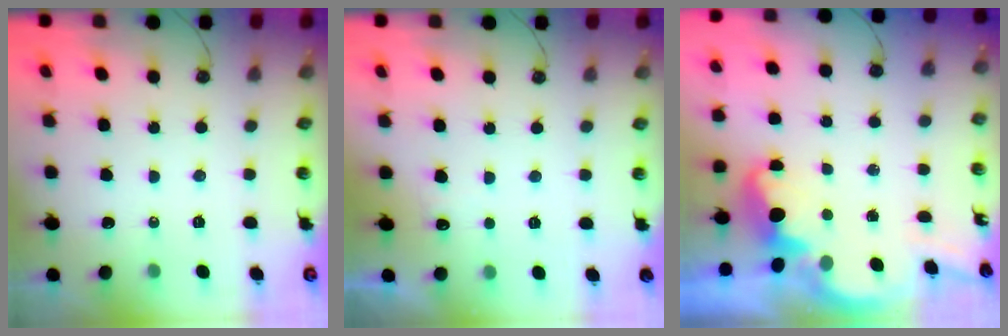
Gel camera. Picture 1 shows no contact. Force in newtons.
{"total": 3.7, "press": 3.5, "slide": 1.2}
{"total": 4.2, "press": 4.1, "slide": 0.5}